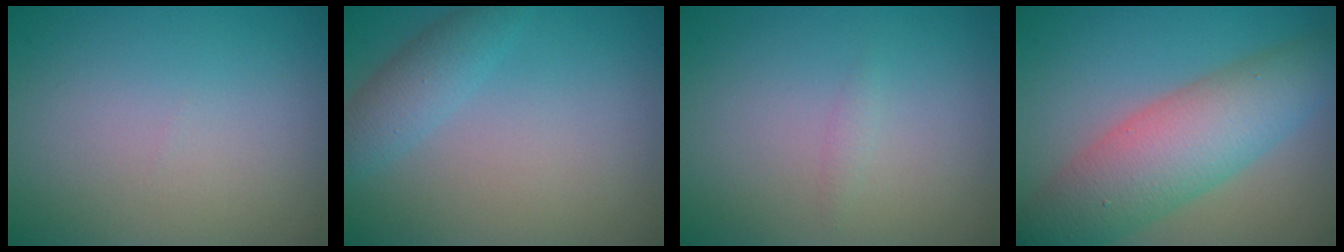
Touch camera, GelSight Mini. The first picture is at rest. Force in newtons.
{"total": 2.7, "press": 2.7, "slide": 0.1}
{"total": 0.6, "press": 0.6, "slide": 0.0}
{"total": 8.2, "press": 8.2, "slide": 0.1}